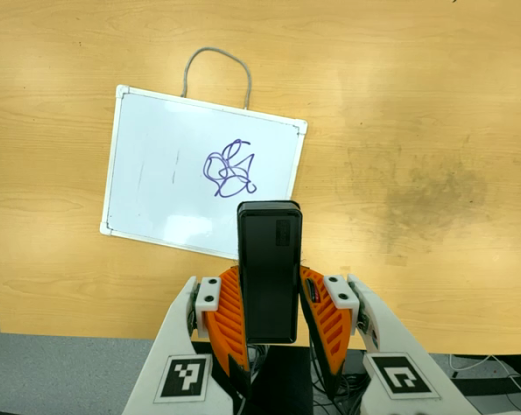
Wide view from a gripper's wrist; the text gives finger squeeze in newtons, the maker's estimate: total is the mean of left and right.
{"total": 4.1, "left": 2.8, "right": 5.4}